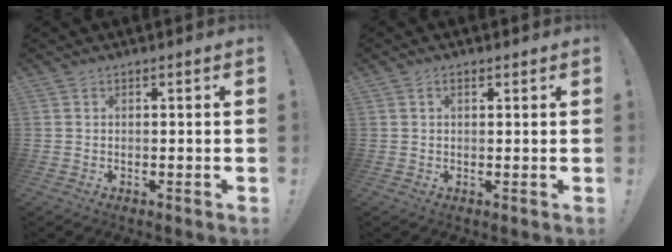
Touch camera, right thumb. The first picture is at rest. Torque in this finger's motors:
{"motor_torque": [0.03, -0.41, -0.21, 0.09, 0.00]}